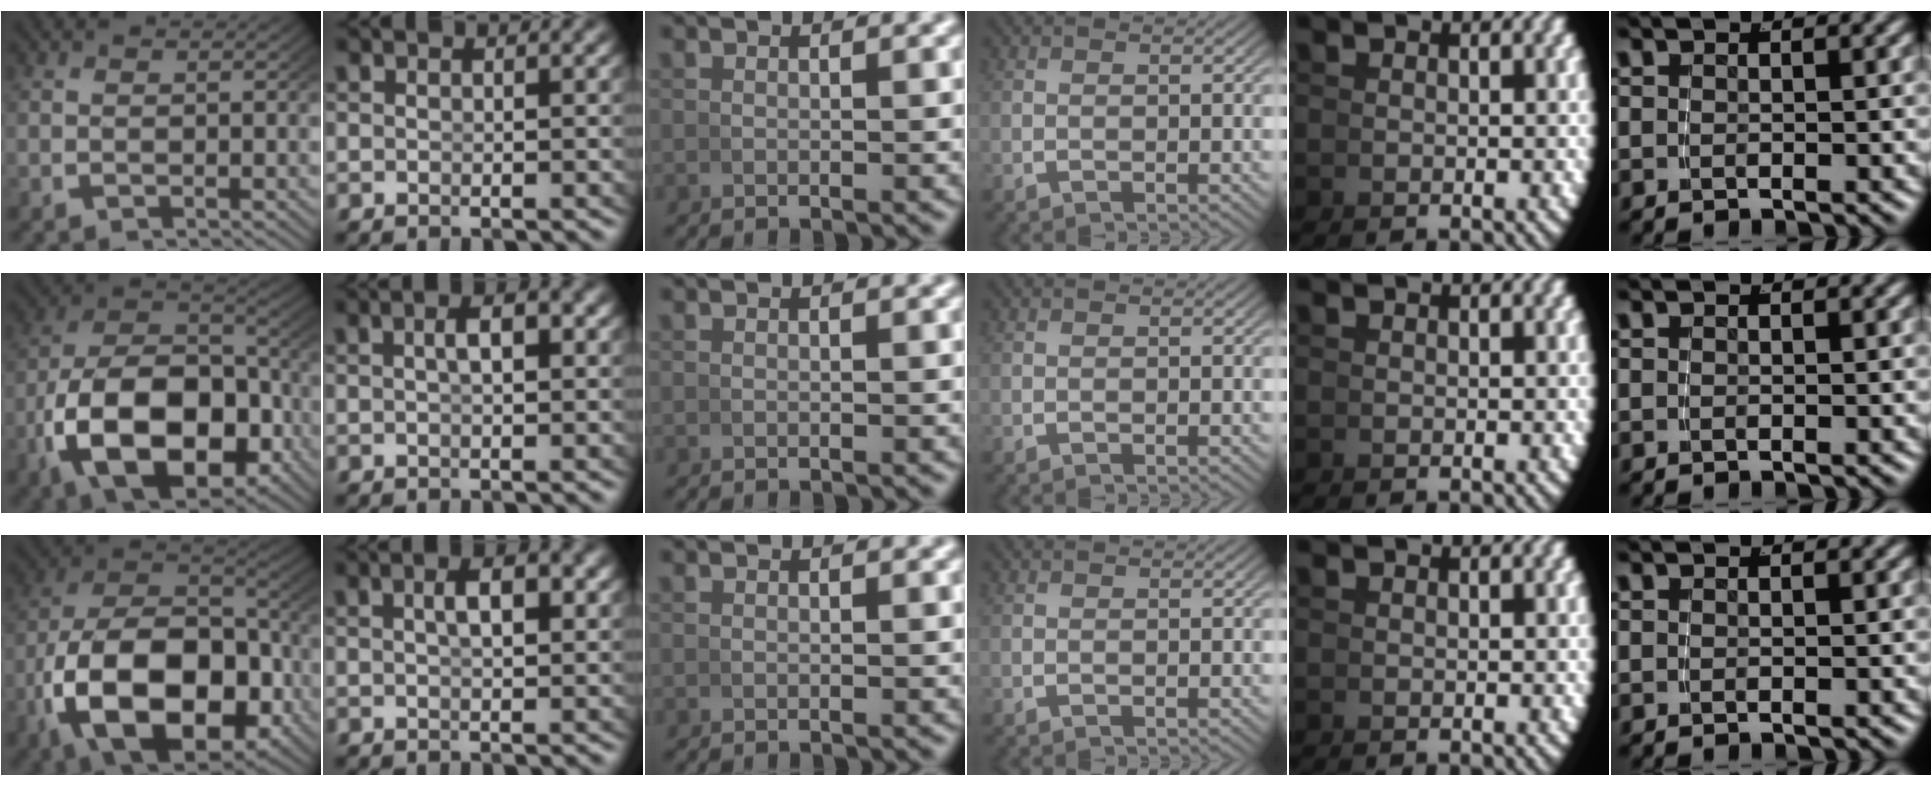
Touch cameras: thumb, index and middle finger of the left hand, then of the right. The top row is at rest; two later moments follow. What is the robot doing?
{"motion": "grasp_and_lifting", "object": "photo album"}